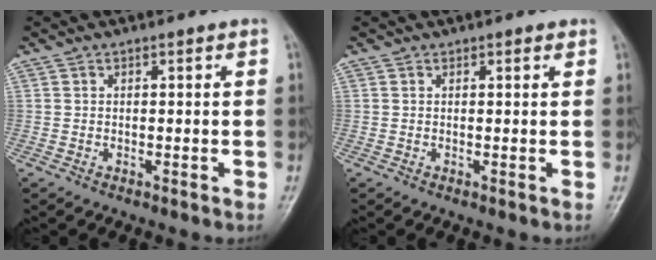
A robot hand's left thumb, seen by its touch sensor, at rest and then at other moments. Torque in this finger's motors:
{"motor_torque": [-0.24, -0.16, -0.01, 0.00, -0.02]}